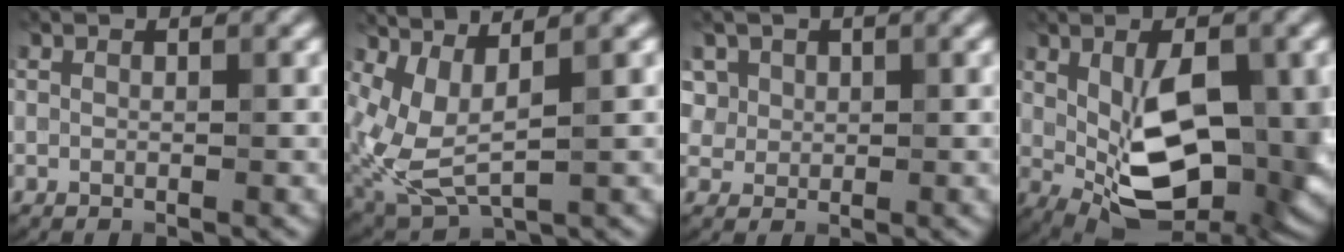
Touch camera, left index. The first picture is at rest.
{"total": 4.8, "force": [0.7, 1.9, 4.4], "torque": [-0.119, -0.006, 0.020]}
{"total": 2.7, "force": [1.4, 2.4, 0.0], "torque": [-0.012, -0.002, 0.029]}
{"total": 9.6, "force": [-0.2, 4.4, 8.5], "torque": [-0.140, -0.025, 0.011]}